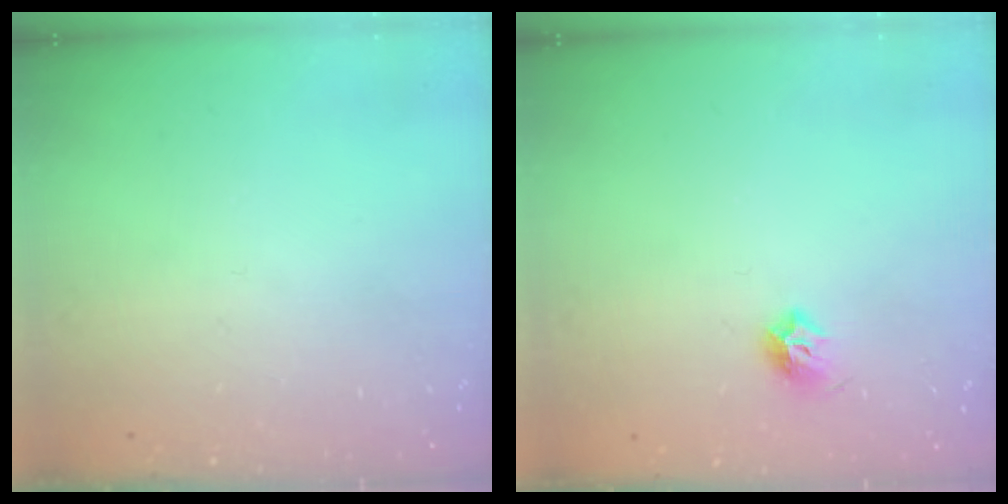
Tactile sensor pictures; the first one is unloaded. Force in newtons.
{"total": 6.8, "press": 6.7, "slide": 0.8}